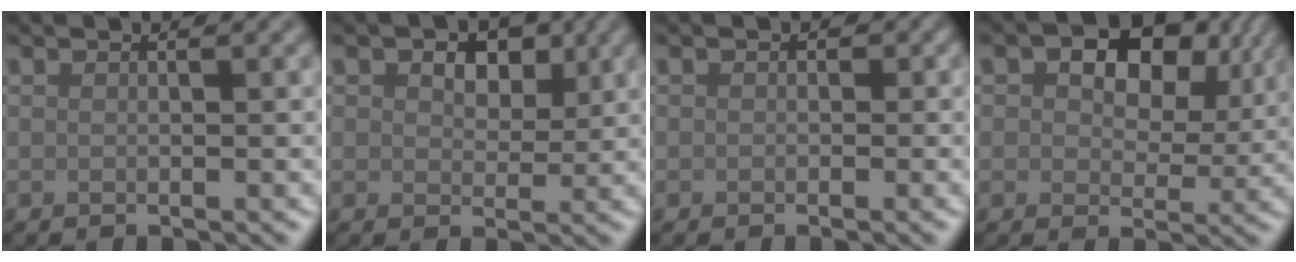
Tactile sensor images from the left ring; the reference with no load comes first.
{"total": 4.6, "force": [2.0, 3.0, 2.9], "torque": [-0.041, 0.004, 0.016]}
{"total": 0.7, "force": [0.0, 0.7, 0.0], "torque": [0.007, -0.004, -0.002]}
{"total": 9.2, "force": [3.7, 5.7, 6.2], "torque": [-0.094, 0.003, 0.050]}